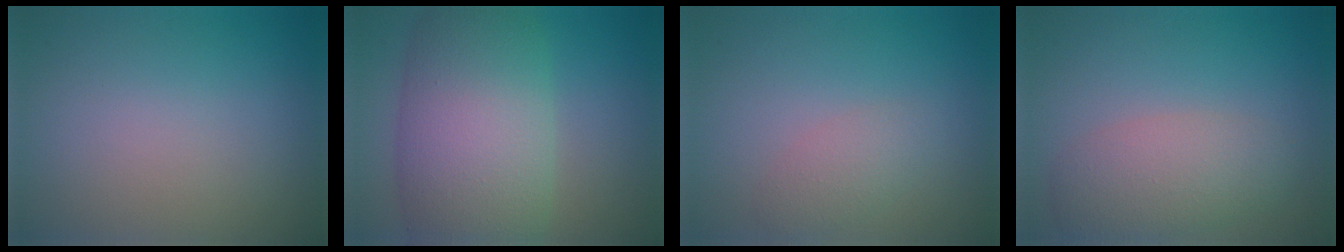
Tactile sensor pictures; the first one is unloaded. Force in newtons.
{"total": 11.3, "press": 11.3, "slide": 0.5}
{"total": 1.8, "press": 1.8, "slide": 0.2}
{"total": 4.1, "press": 4.1, "slide": 0.1}